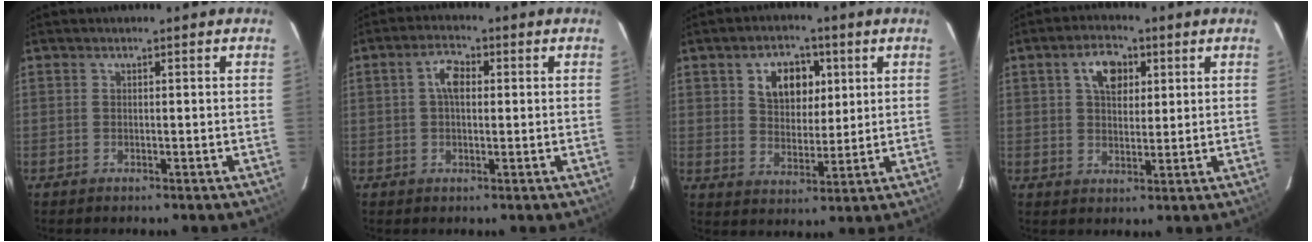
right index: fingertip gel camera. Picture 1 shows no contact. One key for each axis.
{"total": 4.2, "fx": 0.7, "fy": 2.3, "fz": 3.4, "tx": -0.064, "ty": 0.014, "tz": 0.012}
{"total": 8.9, "fx": 3.4, "fy": 6.2, "fz": 5.4, "tx": -0.096, "ty": 0.019, "tz": 0.063}
{"total": 6.4, "fx": 2.5, "fy": 3.9, "fz": 4.4, "tx": -0.073, "ty": 0.021, "tz": 0.045}